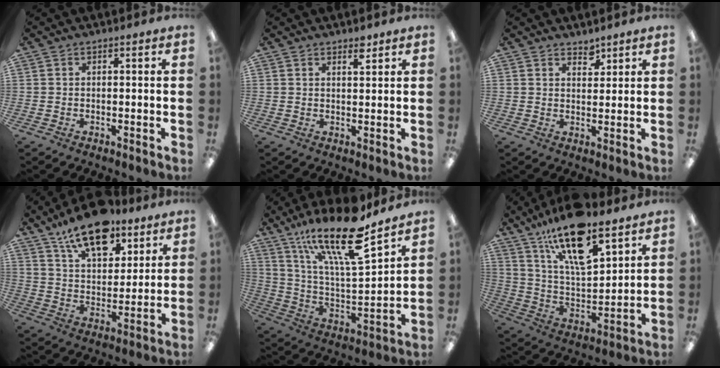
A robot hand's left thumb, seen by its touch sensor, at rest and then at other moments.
{"total": 2.8, "force": [2.3, 0.8, 1.4], "torque": [-0.016, -0.007, 0.038]}
{"total": 3.1, "force": [2.7, 1.3, 0.6], "torque": [0.010, -0.021, 0.046]}
{"total": 16.2, "force": [11.7, 7.4, 8.4], "torque": [-0.140, -0.059, 0.207]}
{"total": 22.7, "force": [15.9, 6.1, 15.0], "torque": [-0.265, -0.098, 0.268]}
{"total": 19.7, "force": [13.9, 6.8, 12.1], "torque": [-0.206, -0.075, 0.236]}